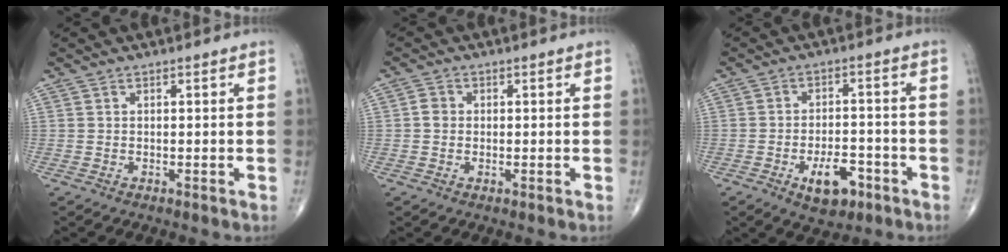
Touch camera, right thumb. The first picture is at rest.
{"total": 2.0, "force": [0.0, 1.7, 0.9], "torque": [-0.009, 0.003, -0.004]}
{"total": 7.9, "force": [-3.9, 4.1, 5.5], "torque": [-0.067, 0.023, -0.057]}